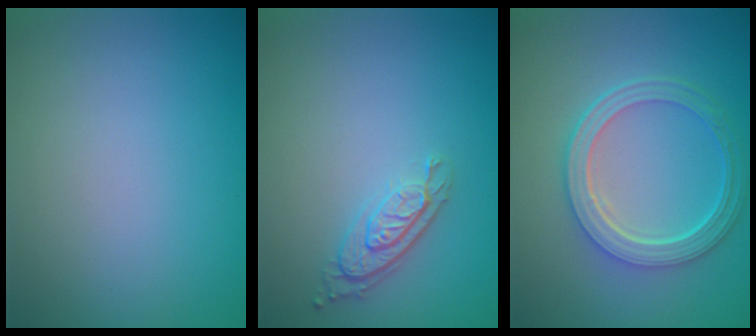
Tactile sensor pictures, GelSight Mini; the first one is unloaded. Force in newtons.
{"total": 2.9, "press": 2.2, "slide": 1.9}
{"total": 5.2, "press": 3.9, "slide": 3.5}